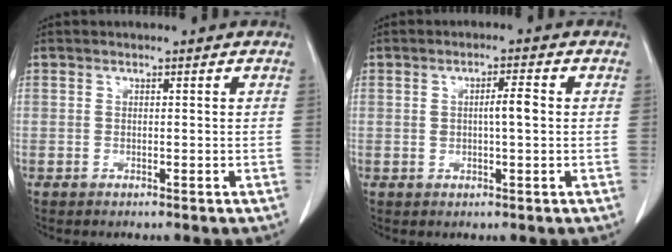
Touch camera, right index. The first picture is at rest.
{"total": 3.2, "force": [0.2, 0.5, 3.2], "torque": [-0.055, 0.004, 0.004]}